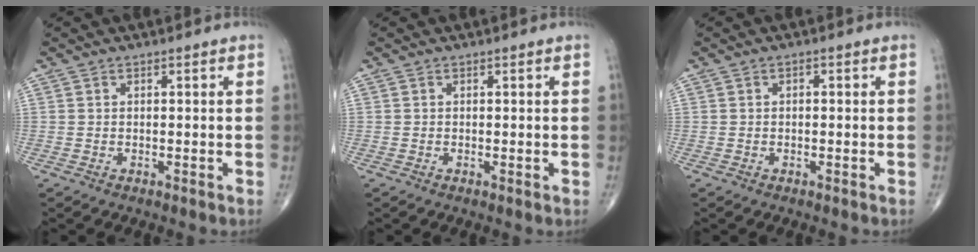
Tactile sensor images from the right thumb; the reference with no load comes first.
{"total": 0.0}
{"total": 0.6, "force": [0.0, 0.4, 0.5], "torque": [-0.006, 0.002, -0.002]}